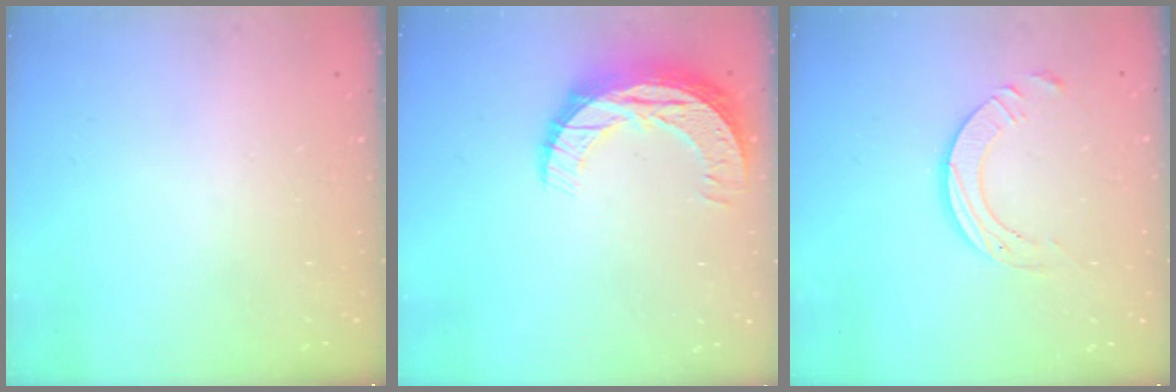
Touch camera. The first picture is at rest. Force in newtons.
{"total": 10.7, "press": 10.7, "slide": 0.8}
{"total": 8.8, "press": 8.7, "slide": 0.9}